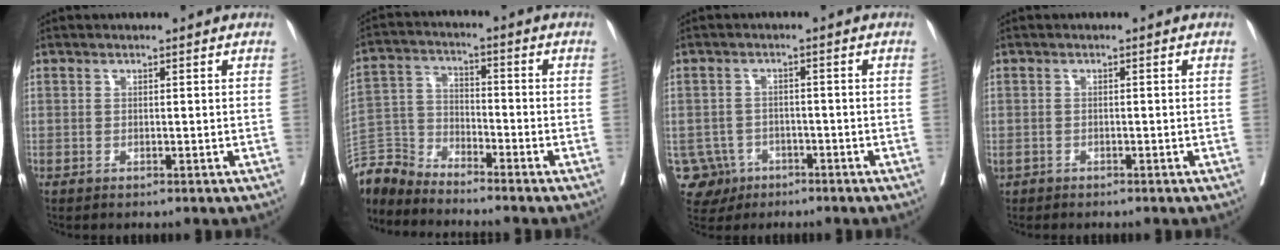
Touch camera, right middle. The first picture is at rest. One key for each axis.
{"total": 6.5, "fx": -6.4, "fy": 0.1, "fz": -1.2, "tx": 0.018, "ty": 0.010, "tz": -0.133}
{"total": 5.1, "fx": -2.5, "fy": 4.5, "fz": -0.1, "tx": -0.004, "ty": 0.010, "tz": -0.037}
{"total": 2.0, "fx": -1.4, "fy": 1.2, "fz": 0.5, "tx": -0.024, "ty": 0.001, "tz": -0.026}